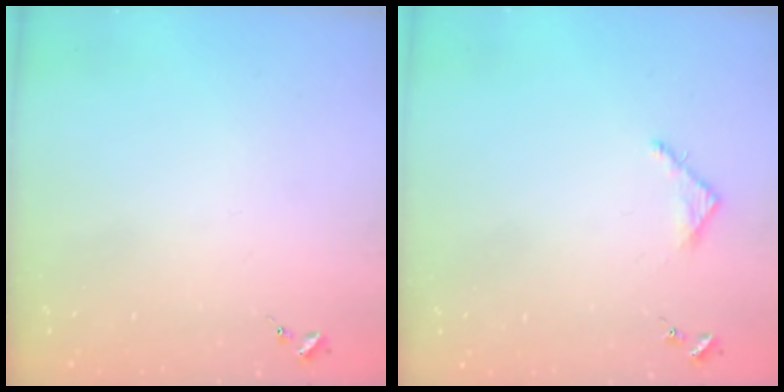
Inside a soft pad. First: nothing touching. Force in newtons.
{"total": 3.5, "press": 3.5, "slide": 0.3}